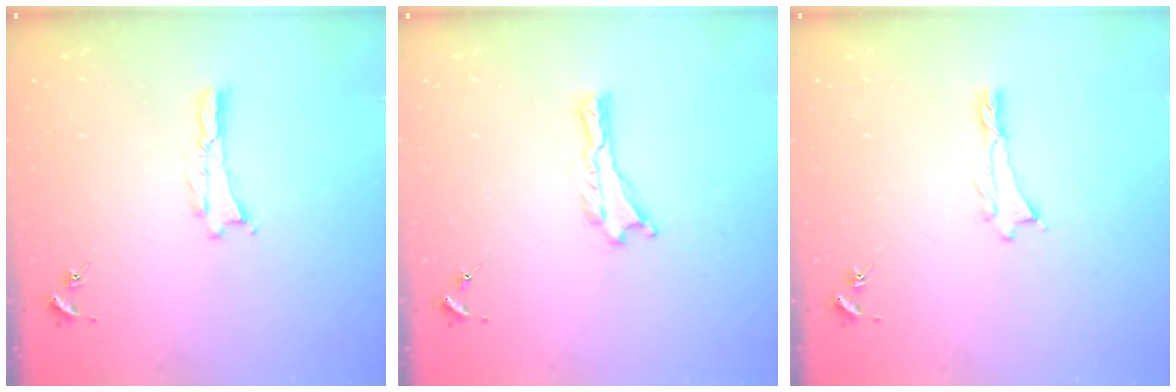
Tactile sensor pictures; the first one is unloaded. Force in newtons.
{"total": 0.0}
{"total": 0.0}